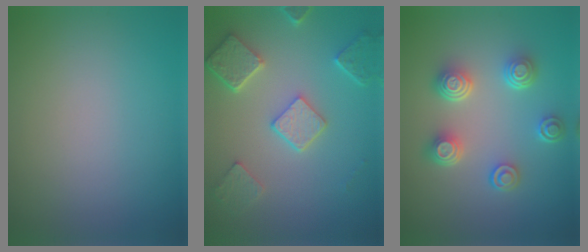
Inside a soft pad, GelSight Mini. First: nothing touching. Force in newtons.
{"total": 4.8, "press": 3.9, "slide": 2.9}
{"total": 4.5, "press": 3.5, "slide": 2.9}